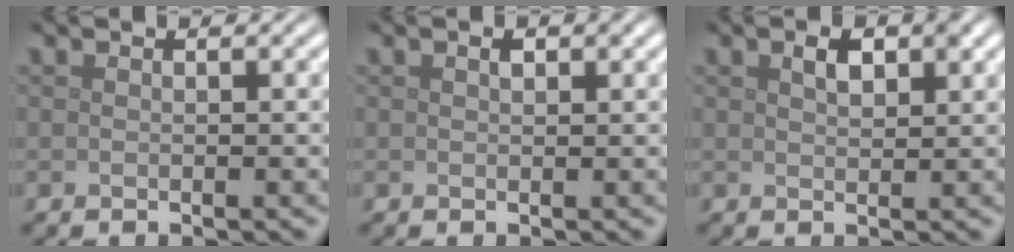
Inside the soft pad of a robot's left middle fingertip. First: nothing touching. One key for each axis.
{"total": 0.9, "fx": 0.4, "fy": 0.5, "fz": 0.7, "tx": -0.010, "ty": 0.000, "tz": 0.007}
{"total": 2.3, "fx": 1.1, "fy": 1.1, "fz": 1.6, "tx": -0.027, "ty": 0.004, "tz": 0.019}